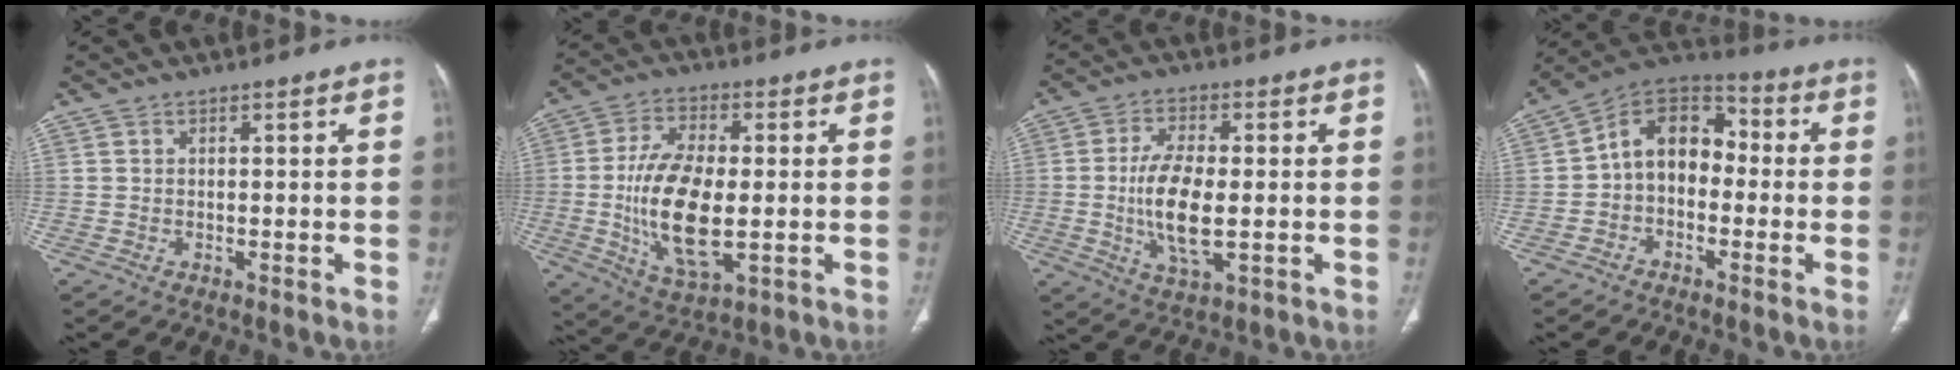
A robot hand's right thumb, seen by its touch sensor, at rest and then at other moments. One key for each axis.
{"total": 15.7, "fx": -1.4, "fy": 7.4, "fz": 13.7, "tx": -0.260, "ty": -0.008, "tz": -0.021}
{"total": 10.8, "fx": -1.0, "fy": 4.4, "fz": 9.8, "tx": -0.194, "ty": -0.006, "tz": -0.016}
{"total": 11.4, "fx": -1.0, "fy": 8.3, "fz": 7.8, "tx": -0.094, "ty": 0.044, "tz": -0.036}